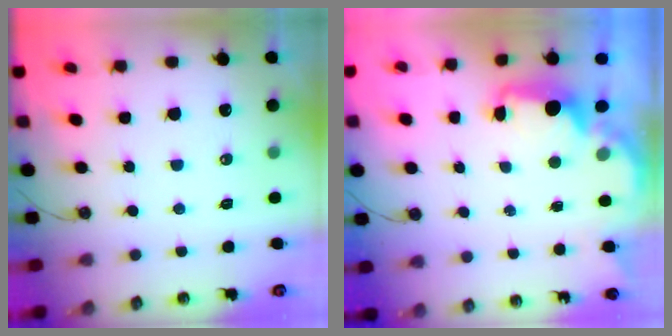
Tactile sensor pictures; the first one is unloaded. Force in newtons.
{"total": 2.7, "press": 2.6, "slide": 0.9}